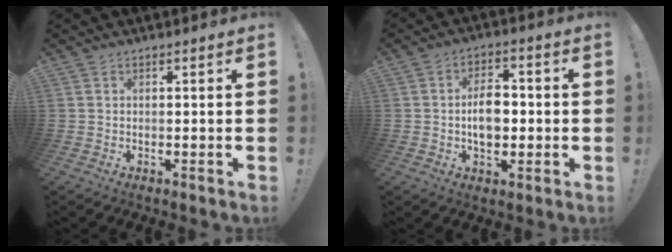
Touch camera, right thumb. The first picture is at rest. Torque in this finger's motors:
{"motor_torque": [0.08, 0.10, 0.53, -0.08, 0.16]}